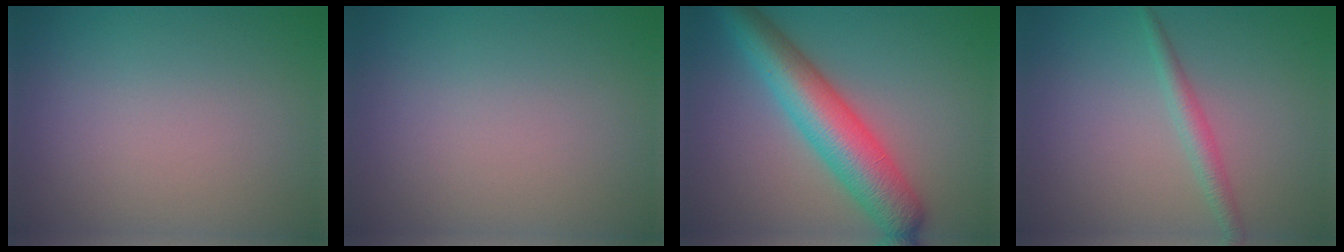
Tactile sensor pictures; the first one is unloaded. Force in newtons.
{"total": 0.0}
{"total": 7.9, "press": 7.9, "slide": 0.1}
{"total": 1.9, "press": 1.9, "slide": 0.1}